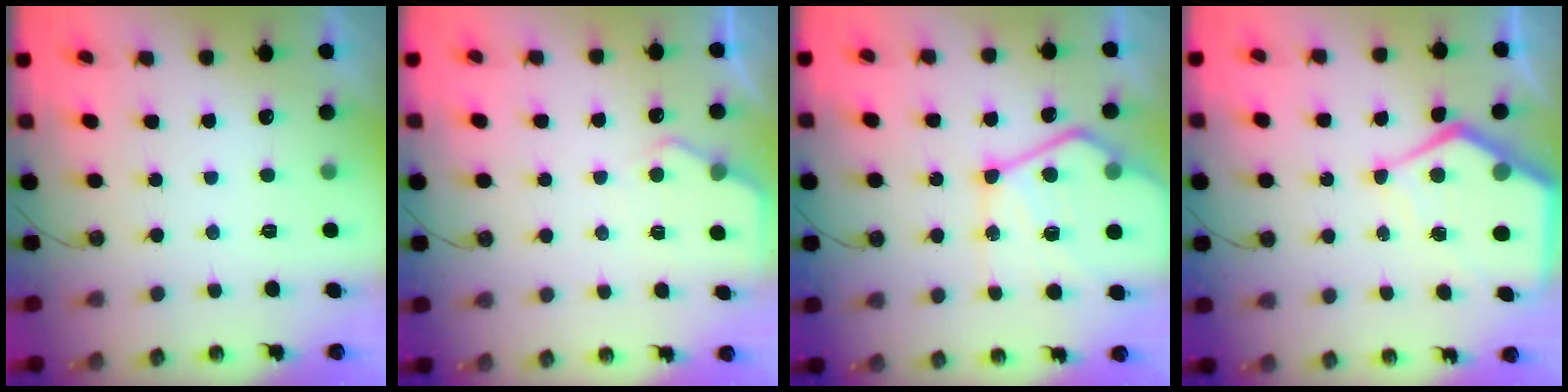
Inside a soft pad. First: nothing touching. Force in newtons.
{"total": 5.1, "press": 5.0, "slide": 0.5}
{"total": 19.6, "press": 19.5, "slide": 1.8}
{"total": 11.6, "press": 11.6, "slide": 1.3}